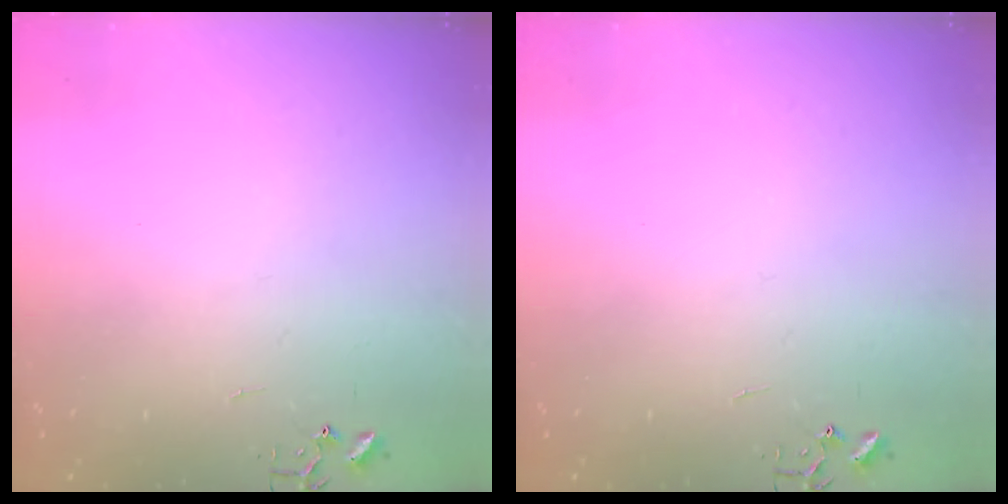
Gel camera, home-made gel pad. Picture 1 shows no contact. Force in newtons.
{"total": 0.0}